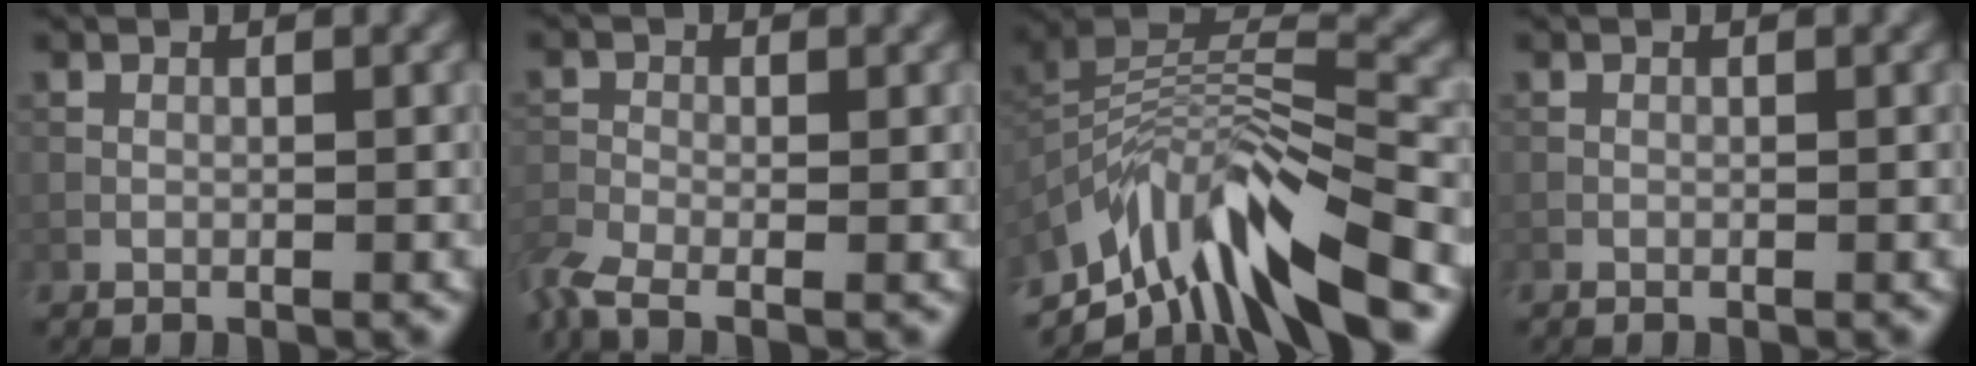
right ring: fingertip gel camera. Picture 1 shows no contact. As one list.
[{"total": 3.9, "force": [-2.7, 1.3, 2.5], "torque": [-0.061, -0.012, -0.069]}, {"total": 10.5, "force": [-6.7, 3.3, 7.4], "torque": [-0.134, 0.011, -0.125]}, {"total": 0.0}]